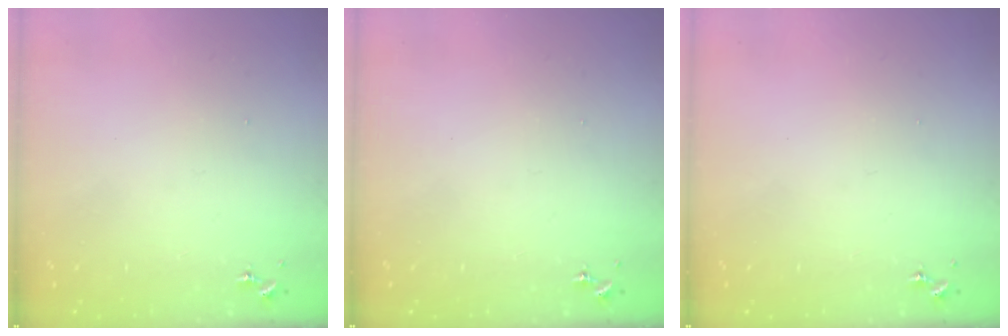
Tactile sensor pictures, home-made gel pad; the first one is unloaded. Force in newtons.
{"total": 0.0}
{"total": 0.0}